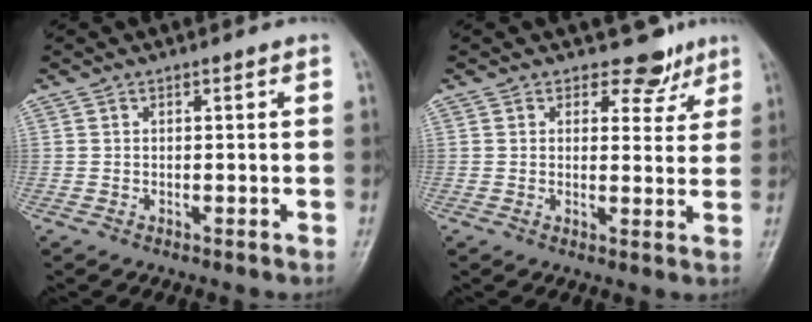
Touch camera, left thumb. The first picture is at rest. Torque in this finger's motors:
{"motor_torque": [-0.37, 0.24, -0.23, 0.15, 0.02]}